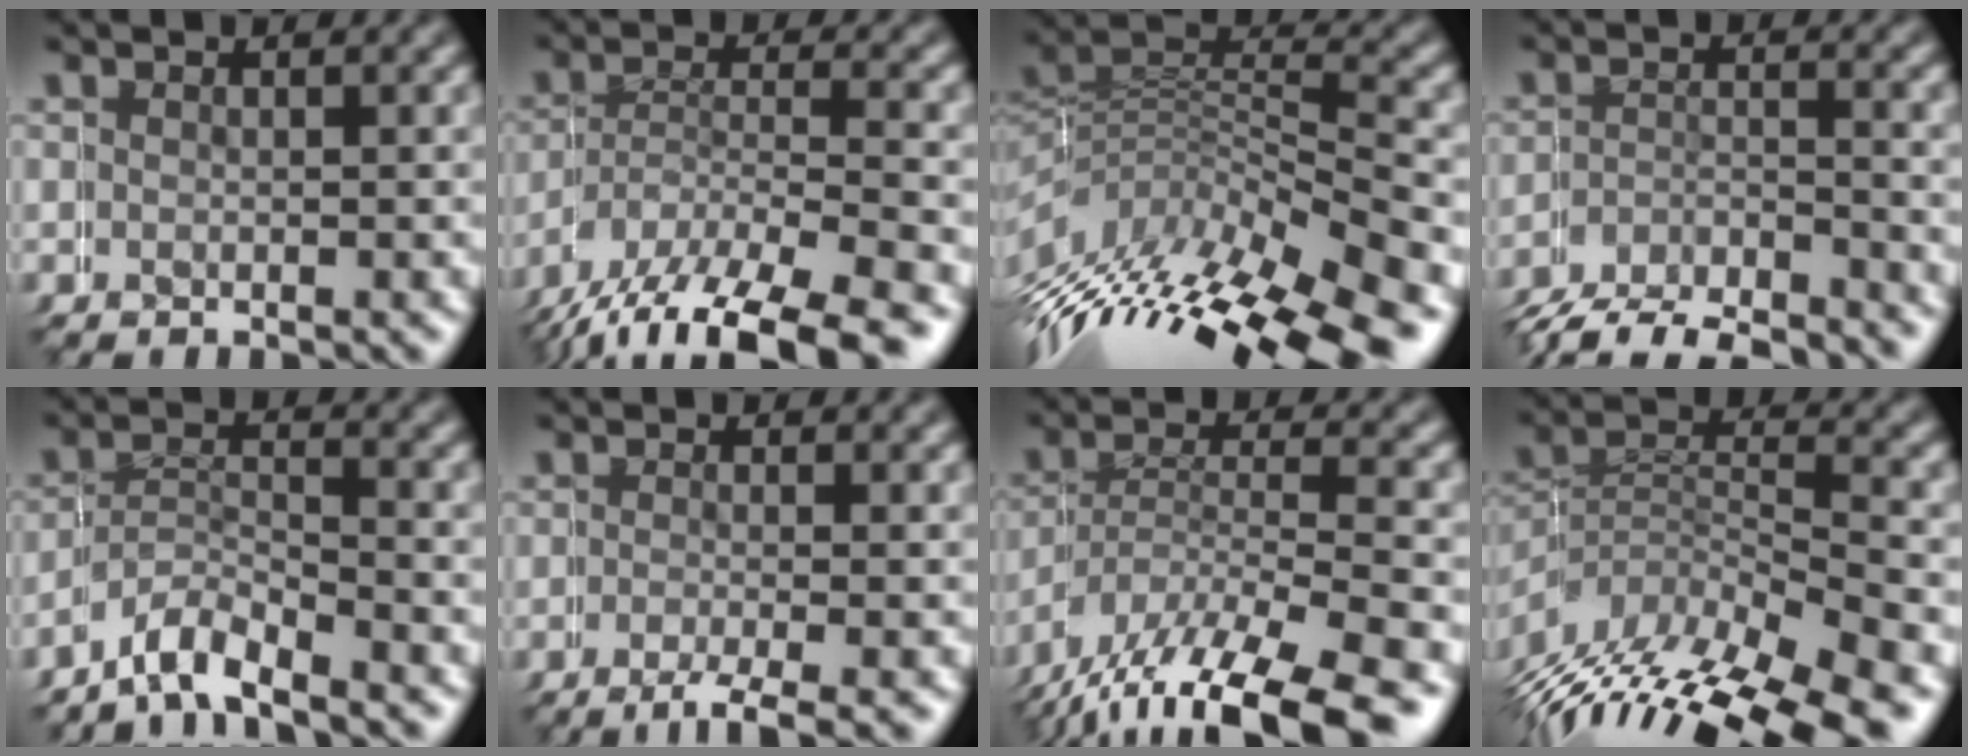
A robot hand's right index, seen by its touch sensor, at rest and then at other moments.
{"total": 7.1, "force": [-4.8, 3.7, 3.6], "torque": [-0.074, -0.018, -0.065]}
{"total": 10.3, "force": [-4.9, 7.3, 5.3], "torque": [-0.128, -0.026, -0.062]}
{"total": 4.4, "force": [-3.7, 2.5, -0.2], "torque": [-0.009, -0.009, -0.067]}
{"total": 3.6, "force": [-3.2, 1.6, -0.4], "torque": [0.003, 0.001, -0.062]}
{"total": 2.6, "force": [-2.2, 0.5, 1.4], "torque": [-0.023, -0.008, -0.026]}
{"total": 7.3, "force": [-4.8, 3.7, 4.0], "torque": [-0.088, -0.032, -0.058]}
{"total": 7.8, "force": [-4.0, 5.1, 4.2], "torque": [-0.080, -0.015, -0.057]}